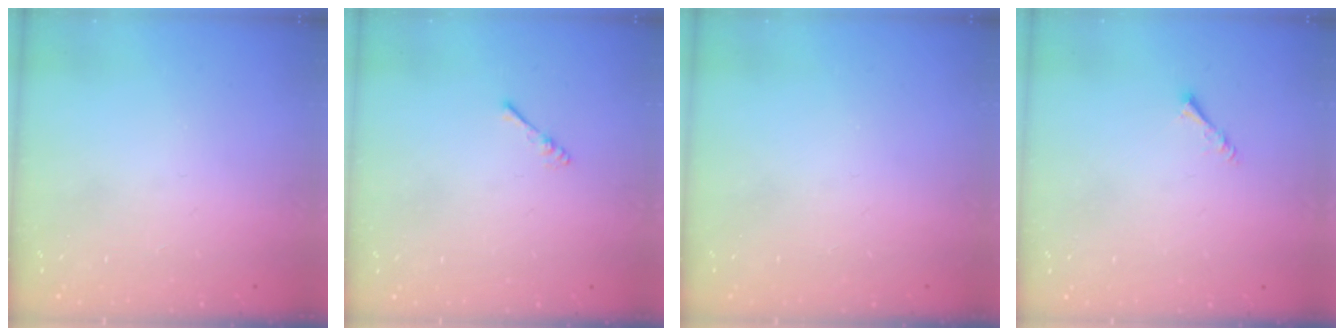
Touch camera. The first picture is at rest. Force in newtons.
{"total": 2.2, "press": 2.2, "slide": 0.4}
{"total": 0.0}
{"total": 1.6, "press": 1.6, "slide": 0.3}